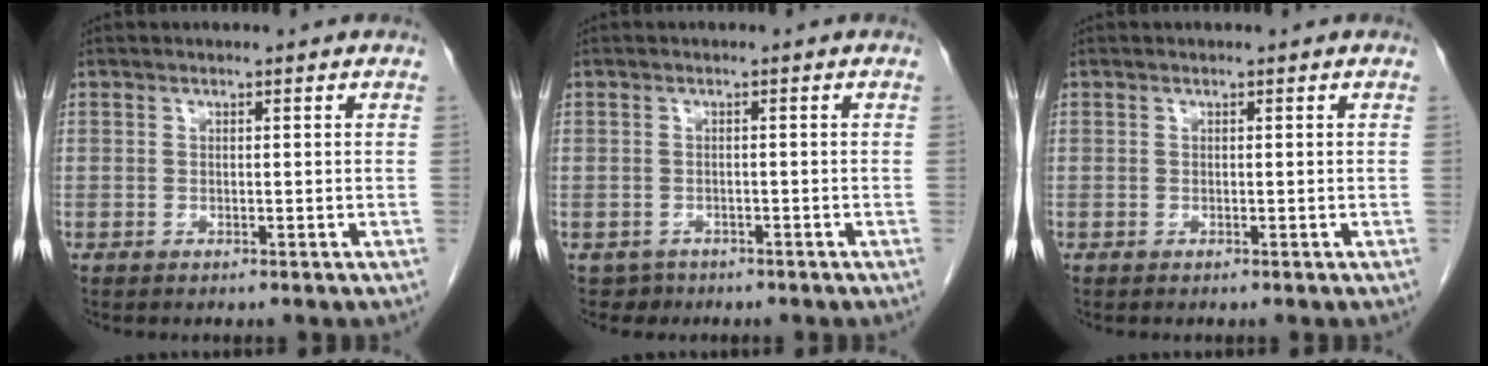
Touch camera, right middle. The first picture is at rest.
{"total": 2.0, "force": [-1.3, 1.5, -0.2], "torque": [-0.003, 0.006, -0.021]}
{"total": 0.0}